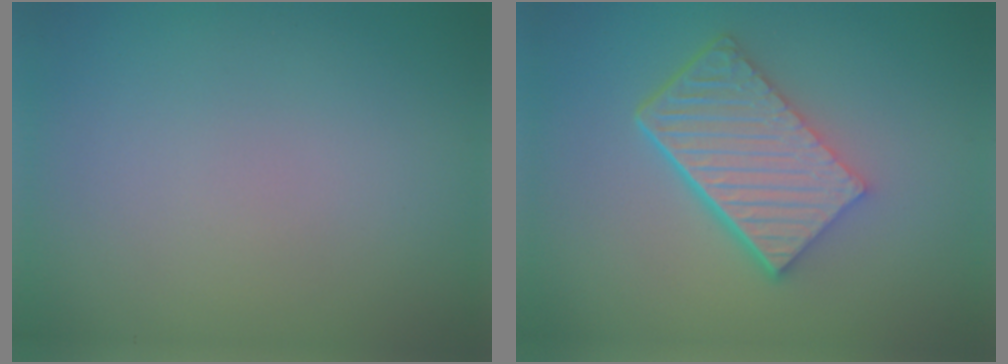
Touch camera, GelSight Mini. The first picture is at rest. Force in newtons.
{"total": 6.7, "press": 4.5, "slide": 5.0}